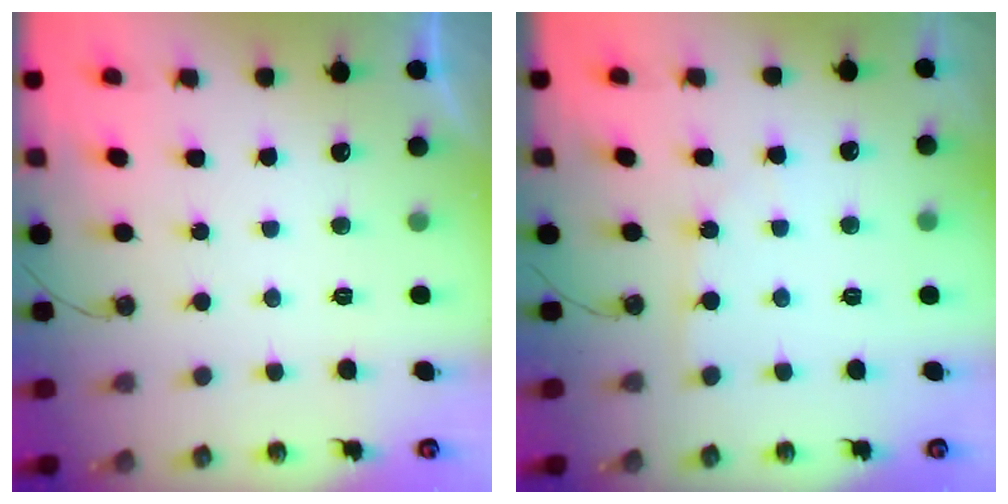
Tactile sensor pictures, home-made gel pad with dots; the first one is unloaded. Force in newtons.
{"total": 3.3, "press": 3.3, "slide": 0.4}